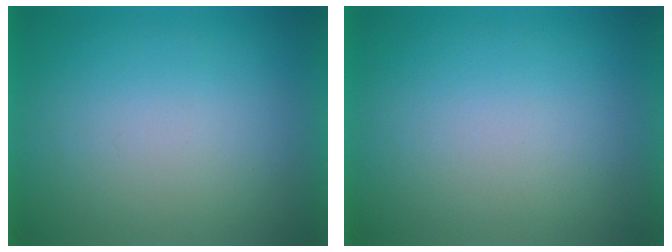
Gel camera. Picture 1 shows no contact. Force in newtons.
{"total": 0.0}